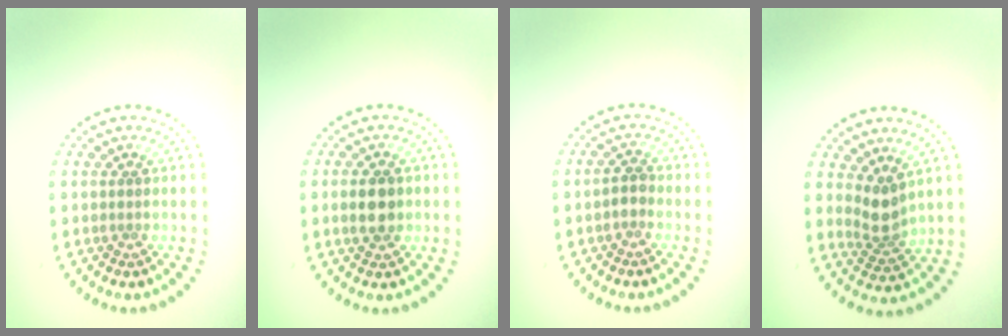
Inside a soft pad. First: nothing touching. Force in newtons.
{"total": 3.0, "press": 3.0, "slide": 0.1}
{"total": 1.4, "press": 1.3, "slide": 0.7}
{"total": 2.7, "press": 2.1, "slide": 1.8}